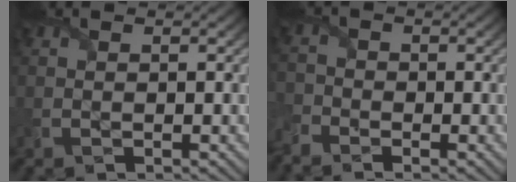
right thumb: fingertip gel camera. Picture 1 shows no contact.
{"total": 3.4, "force": [-2.8, 1.6, 0.9], "torque": [-0.031, -0.012, -0.065]}